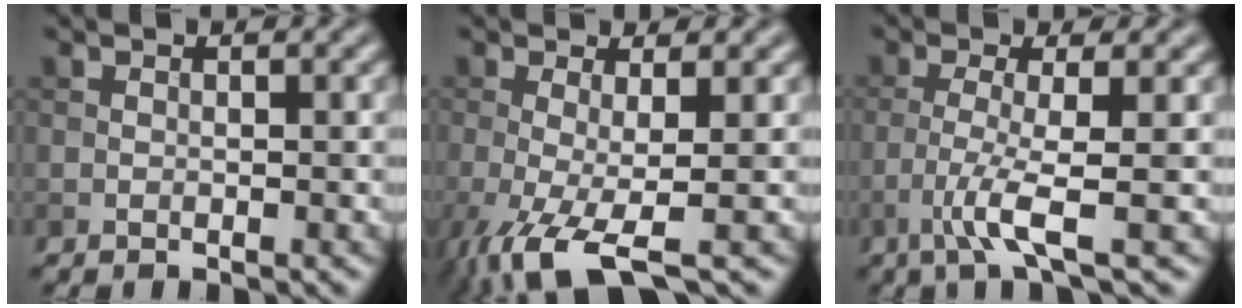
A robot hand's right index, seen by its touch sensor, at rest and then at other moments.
{"total": 5.8, "force": [-2.6, 1.2, 5.1], "torque": [-0.103, -0.015, -0.055]}
{"total": 4.0, "force": [-1.6, 0.3, 3.6], "torque": [-0.075, -0.003, -0.042]}